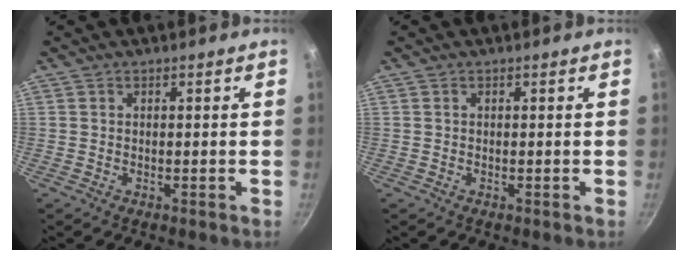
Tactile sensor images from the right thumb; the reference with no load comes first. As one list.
[{"total": 0.0}]